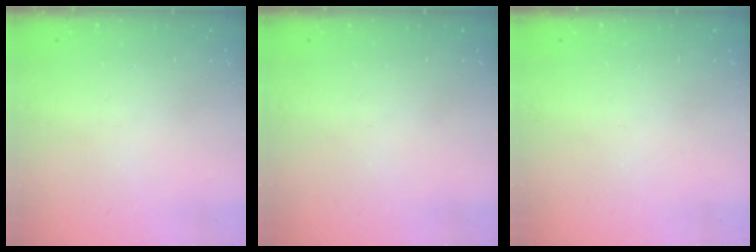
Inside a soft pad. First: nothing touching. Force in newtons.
{"total": 0.0}
{"total": 0.0}